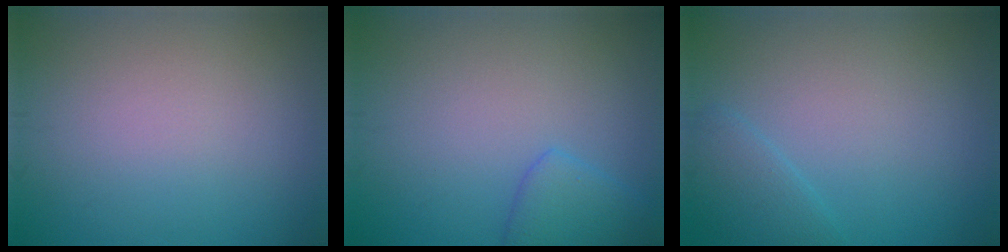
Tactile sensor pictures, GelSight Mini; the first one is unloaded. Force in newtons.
{"total": 2.6, "press": 2.6, "slide": 0.2}
{"total": 1.7, "press": 1.7, "slide": 0.1}